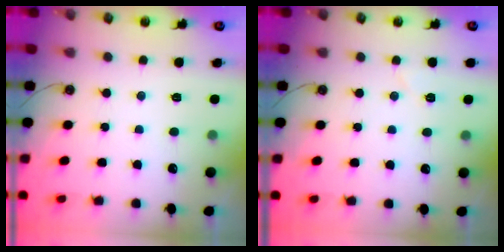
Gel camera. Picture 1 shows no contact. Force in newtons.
{"total": 3.9, "press": 3.9, "slide": 0.6}